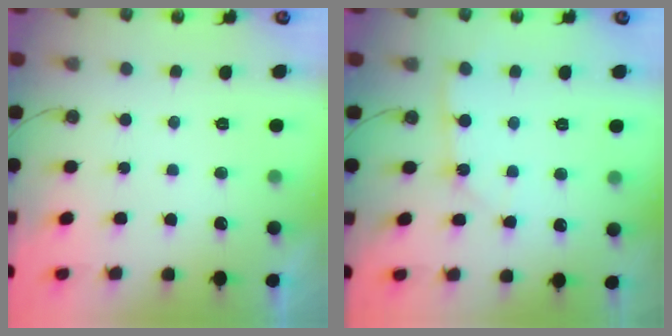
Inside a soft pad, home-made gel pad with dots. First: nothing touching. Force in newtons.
{"total": 4.3, "press": 4.3, "slide": 0.4}